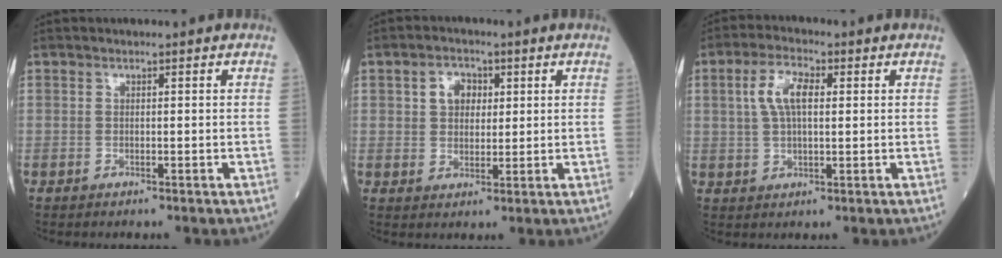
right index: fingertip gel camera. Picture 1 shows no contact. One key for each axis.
{"total": 4.3, "fx": 1.4, "fy": 3.2, "fz": 2.6, "tx": -0.044, "ty": 0.010, "tz": 0.025}
{"total": 6.3, "fx": 1.6, "fy": 2.5, "fz": 5.5, "tx": -0.118, "ty": 0.014, "tz": 0.032}